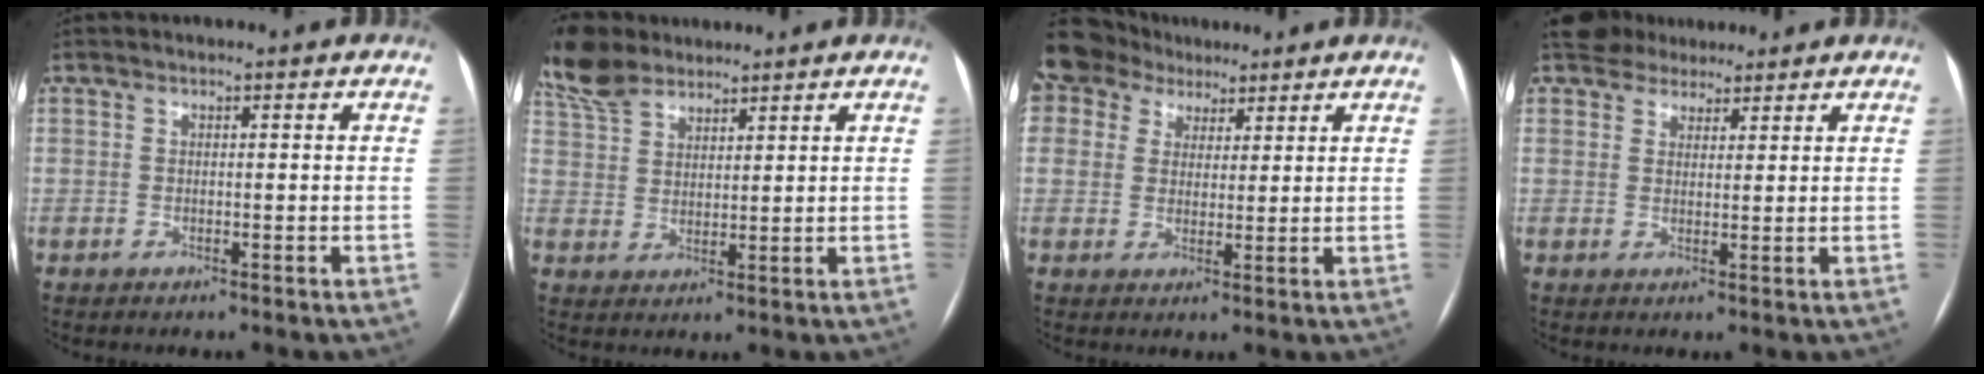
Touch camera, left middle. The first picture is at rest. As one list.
[{"total": 9.4, "force": [7.8, 3.8, 3.6], "torque": [-0.087, 0.026, 0.159]}, {"total": 10.1, "force": [6.9, 7.1, 2.0], "torque": [-0.057, 0.042, 0.129]}, {"total": 4.9, "force": [4.2, 2.4, 0.7], "torque": [-0.011, 0.022, 0.069]}]